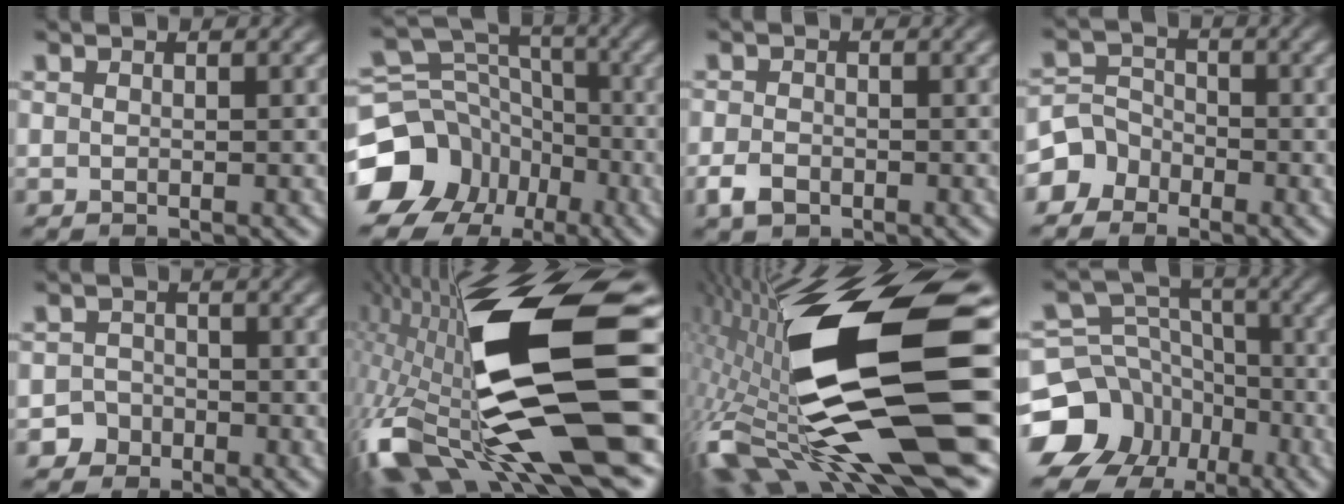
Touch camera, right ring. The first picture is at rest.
{"total": 14.9, "force": [-4.0, 12.9, 6.2], "torque": [-0.102, -0.049, -0.064]}
{"total": 2.1, "force": [-1.4, 1.3, 0.9], "torque": [-0.020, -0.012, -0.021]}
{"total": 5.9, "force": [-2.5, 5.1, 1.7], "torque": [-0.033, -0.015, -0.043]}
{"total": 4.1, "force": [-2.4, 3.3, 0.2], "torque": [-0.009, -0.014, -0.044]}
{"total": 20.3, "force": [-2.6, 8.7, 18.2], "torque": [-0.314, -0.031, -0.012]}
{"total": 23.0, "force": [-0.9, 10.0, 20.7], "torque": [-0.365, -0.031, 0.012]}
{"total": 15.2, "force": [-4.8, 13.2, 5.8], "torque": [-0.102, -0.056, -0.078]}